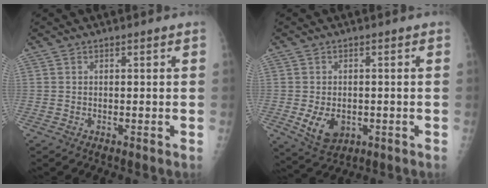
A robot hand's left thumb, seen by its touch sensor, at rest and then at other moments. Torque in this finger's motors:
{"motor_torque": [0.89, 1.05, 0.28, -0.17, 0.09]}